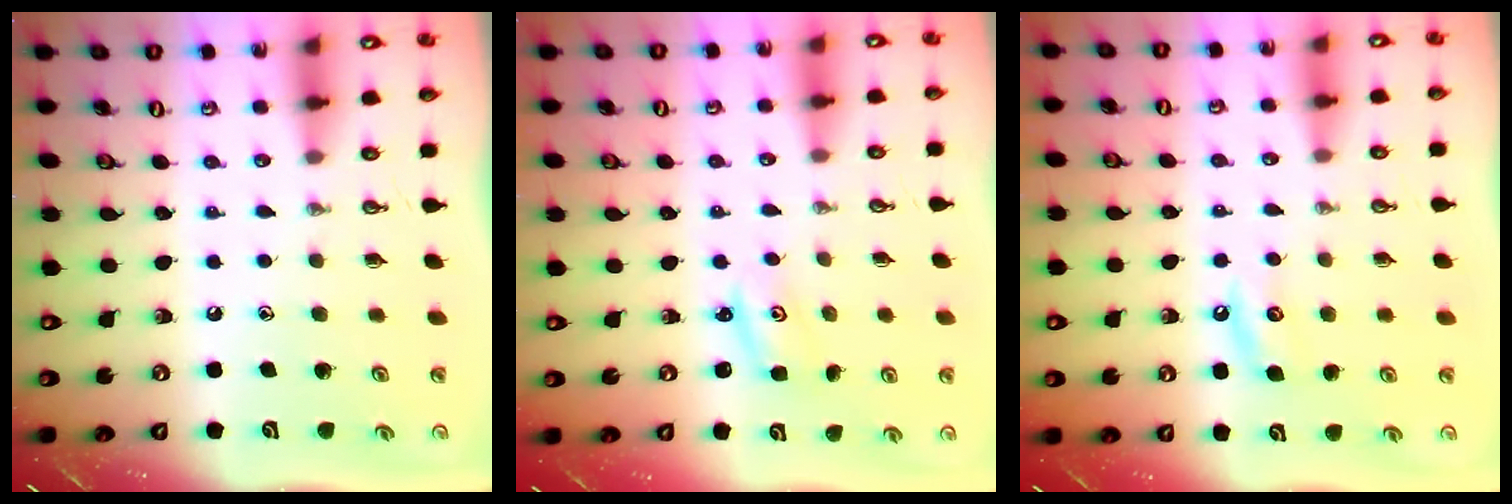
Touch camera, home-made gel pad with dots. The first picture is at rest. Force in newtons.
{"total": 2.1, "press": 2.1, "slide": 0.2}
{"total": 4.3, "press": 4.3, "slide": 0.3}